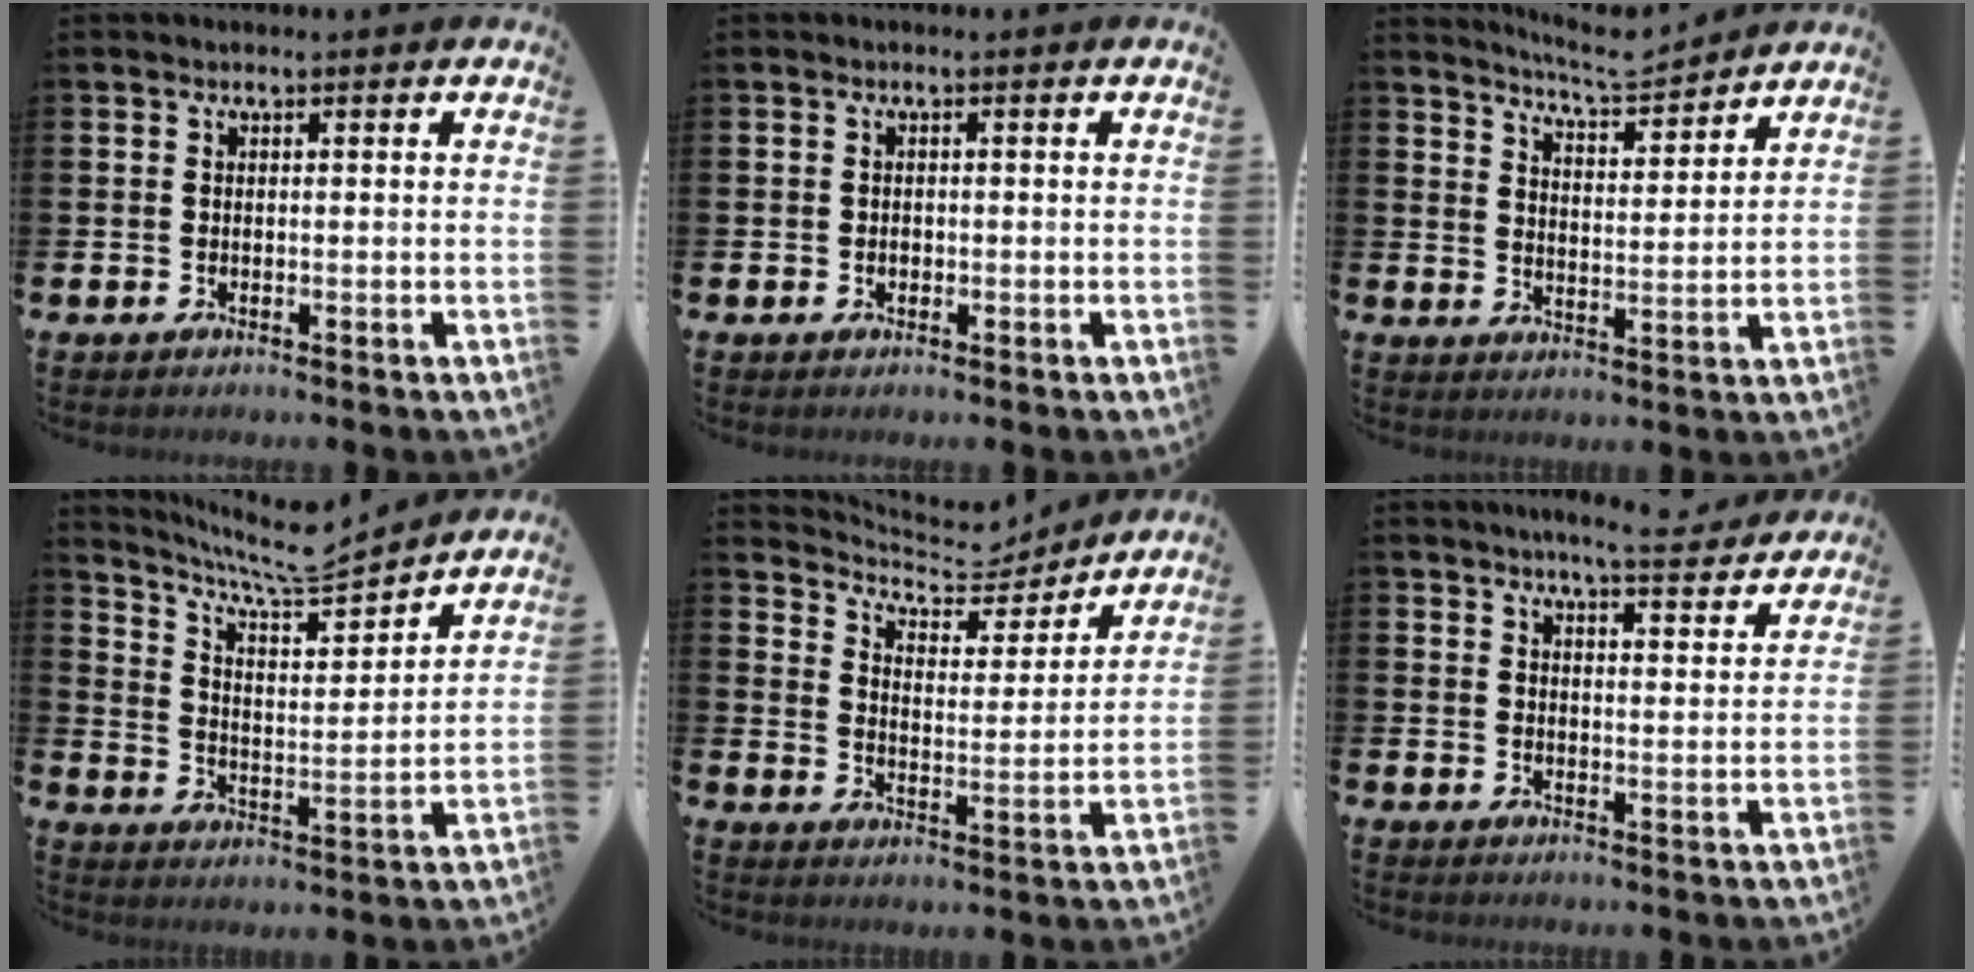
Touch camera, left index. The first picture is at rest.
{"total": 0.8, "force": [-0.1, 0.7, 0.4], "torque": [-0.006, 0.004, -0.005]}
{"total": 5.8, "force": [5.7, 0.1, 0.9], "torque": [-0.033, -0.037, 0.101]}
{"total": 8.3, "force": [7.7, 0.9, 2.8], "torque": [-0.083, -0.058, 0.133]}
{"total": 6.0, "force": [5.6, 2.1, 1.1], "torque": [-0.043, -0.047, 0.090]}
{"total": 5.8, "force": [5.5, 0.0, 1.8], "torque": [-0.030, -0.031, 0.093]}